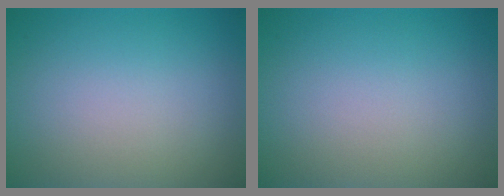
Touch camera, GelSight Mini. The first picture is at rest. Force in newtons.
{"total": 0.0}